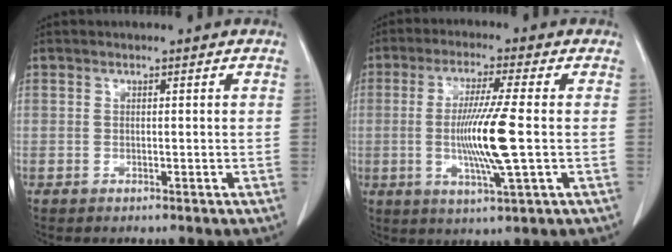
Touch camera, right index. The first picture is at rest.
{"total": 10.2, "force": [-1.0, -0.5, 10.1], "torque": [-0.200, -0.014, -0.020]}